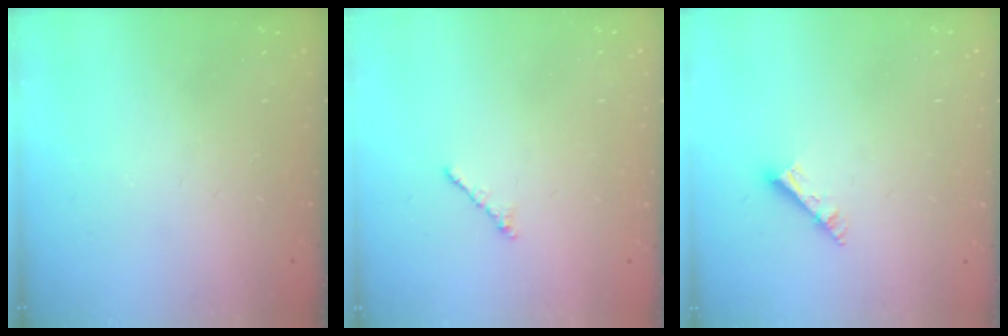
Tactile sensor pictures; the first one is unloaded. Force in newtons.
{"total": 0.9, "press": 0.7, "slide": 0.5}
{"total": 4.1, "press": 4.1, "slide": 0.2}